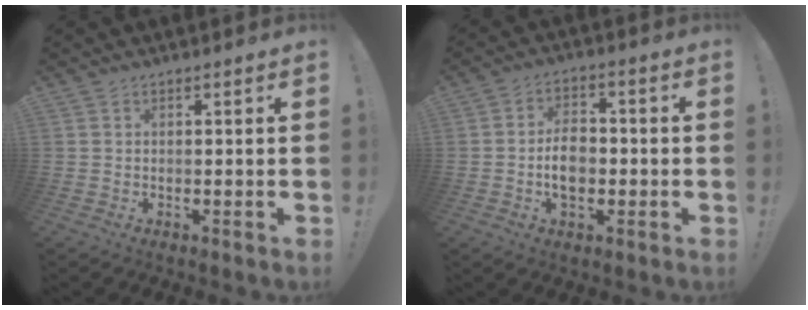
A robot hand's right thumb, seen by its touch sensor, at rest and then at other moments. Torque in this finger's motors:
{"motor_torque": [0.20, 0.13, 0.16, 0.24, 0.18]}